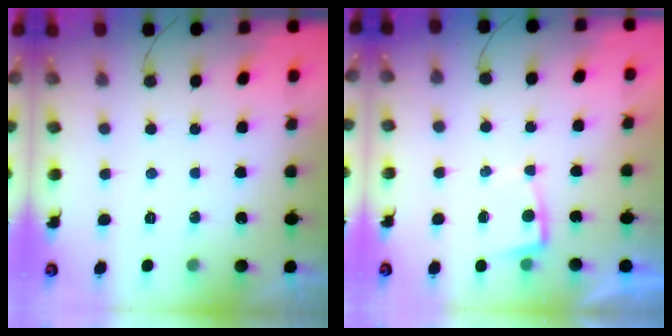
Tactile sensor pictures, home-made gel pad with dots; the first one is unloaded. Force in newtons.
{"total": 2.3, "press": 2.2, "slide": 0.4}